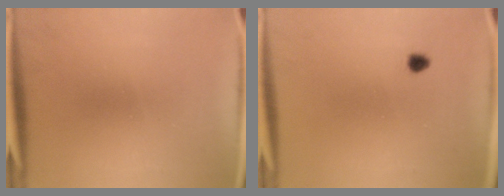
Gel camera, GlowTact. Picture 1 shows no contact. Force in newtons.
{"total": 1.0}